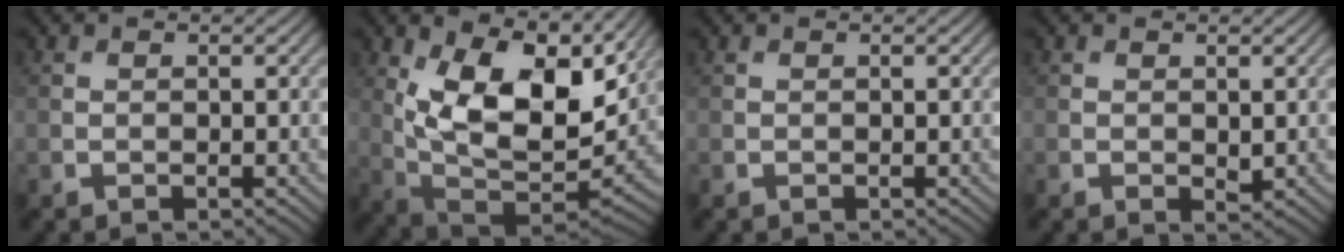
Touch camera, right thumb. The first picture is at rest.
{"total": 14.3, "force": [5.4, 7.3, 11.1], "torque": [-0.205, -0.013, 0.103]}
{"total": 0.0}
{"total": 0.9, "force": [0.1, 0.5, 0.7], "torque": [-0.010, -0.005, 0.003]}